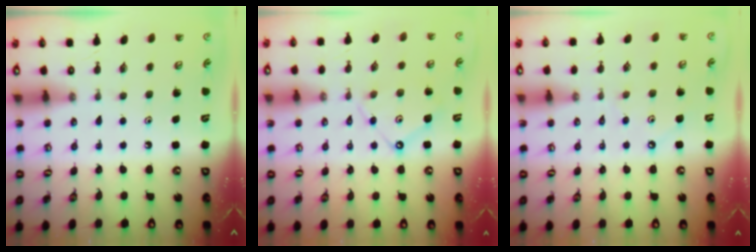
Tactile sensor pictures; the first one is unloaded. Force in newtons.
{"total": 8.9, "press": 8.9, "slide": 0.8}
{"total": 2.6, "press": 2.6, "slide": 0.4}